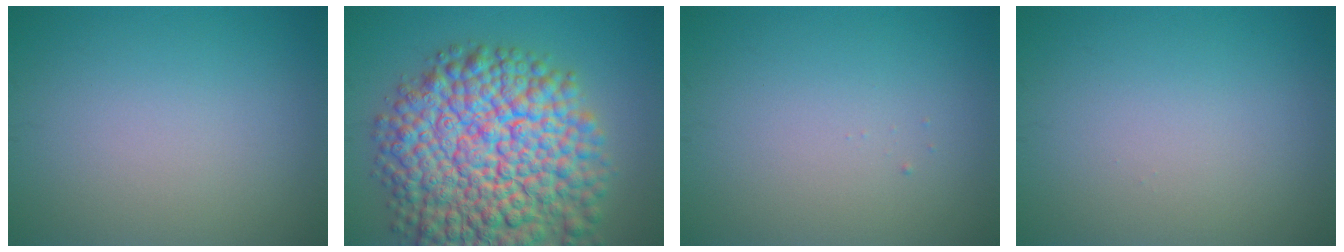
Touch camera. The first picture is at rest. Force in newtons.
{"total": 15.7, "press": 15.6, "slide": 0.7}
{"total": 0.0}
{"total": 0.0}